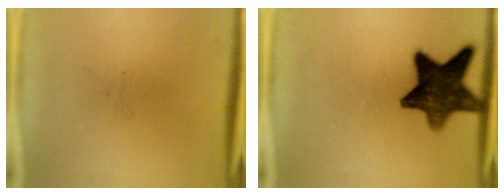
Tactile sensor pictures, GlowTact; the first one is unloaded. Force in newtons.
{"total": 12.3}